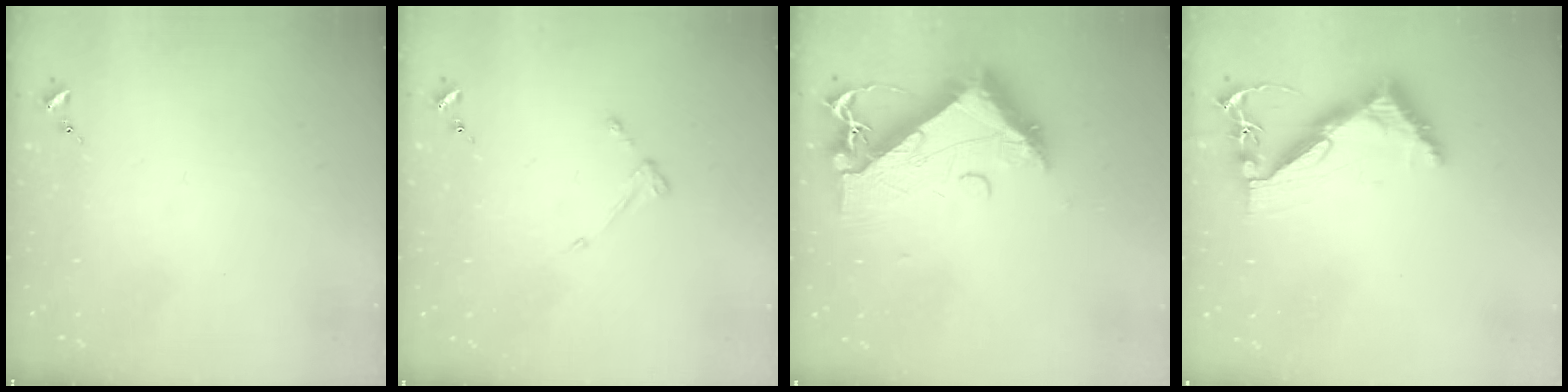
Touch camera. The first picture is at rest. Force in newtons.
{"total": 3.5, "press": 3.4, "slide": 0.5}
{"total": 13.1, "press": 13.1, "slide": 1.4}
{"total": 8.3, "press": 8.2, "slide": 1.2}